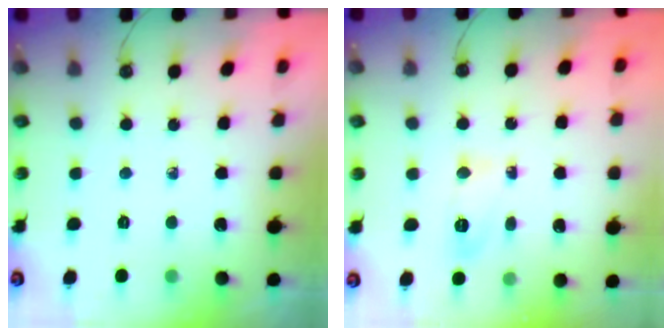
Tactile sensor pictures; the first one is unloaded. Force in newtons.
{"total": 7.0, "press": 7.0, "slide": 0.4}